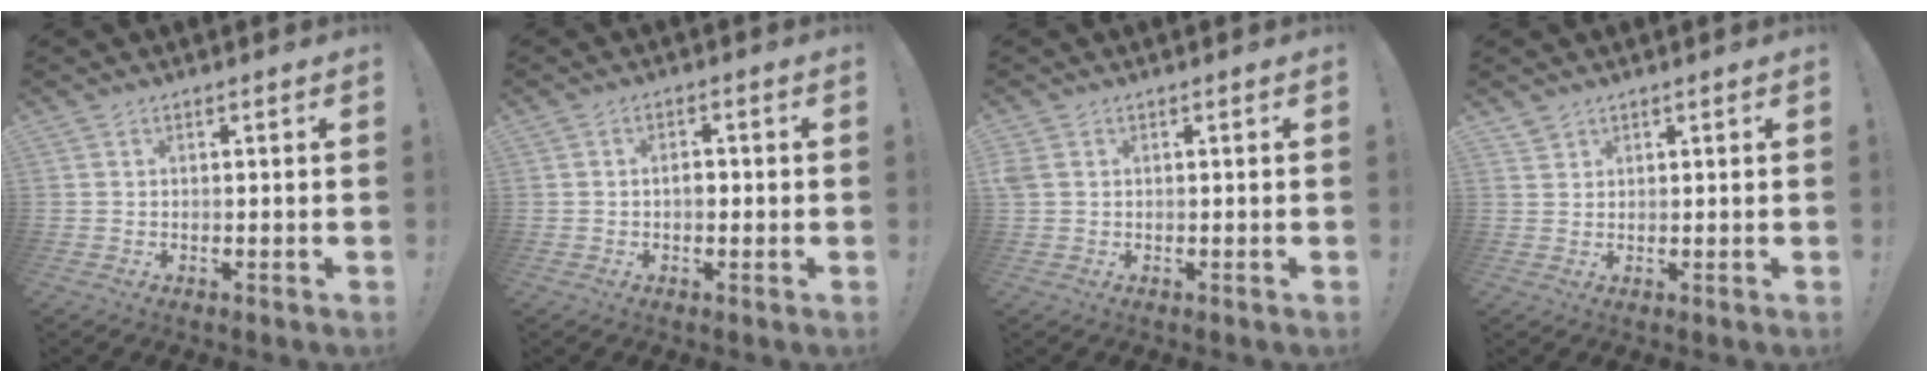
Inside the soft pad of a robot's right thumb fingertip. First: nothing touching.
{"total": 2.6, "force": [-0.6, 1.5, 2.1], "torque": [-0.028, 0.006, -0.012]}
{"total": 1.5, "force": [0.2, 0.6, 1.3], "torque": [-0.025, 0.002, 0.005]}
{"total": 1.9, "force": [1.7, 0.8, 0.1], "torque": [0.005, -0.012, 0.032]}